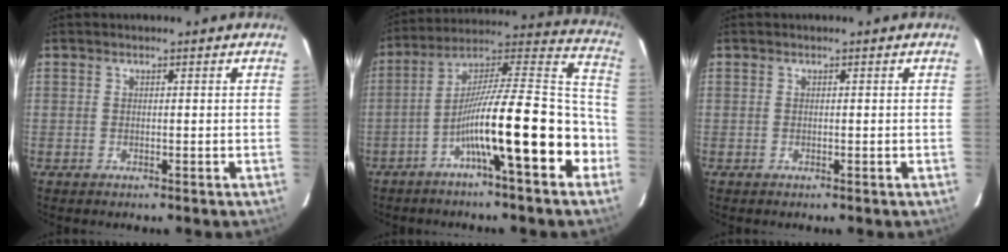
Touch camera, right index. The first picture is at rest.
{"total": 18.9, "force": [-7.2, 1.9, 17.4], "torque": [-0.272, 0.022, -0.120]}
{"total": 0.0}